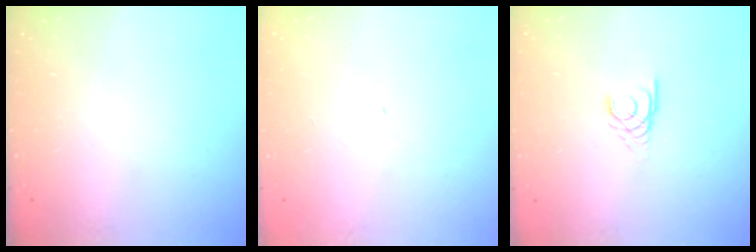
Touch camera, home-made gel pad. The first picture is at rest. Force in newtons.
{"total": 1.3, "press": 1.2, "slide": 0.5}
{"total": 2.9, "press": 2.9, "slide": 0.3}